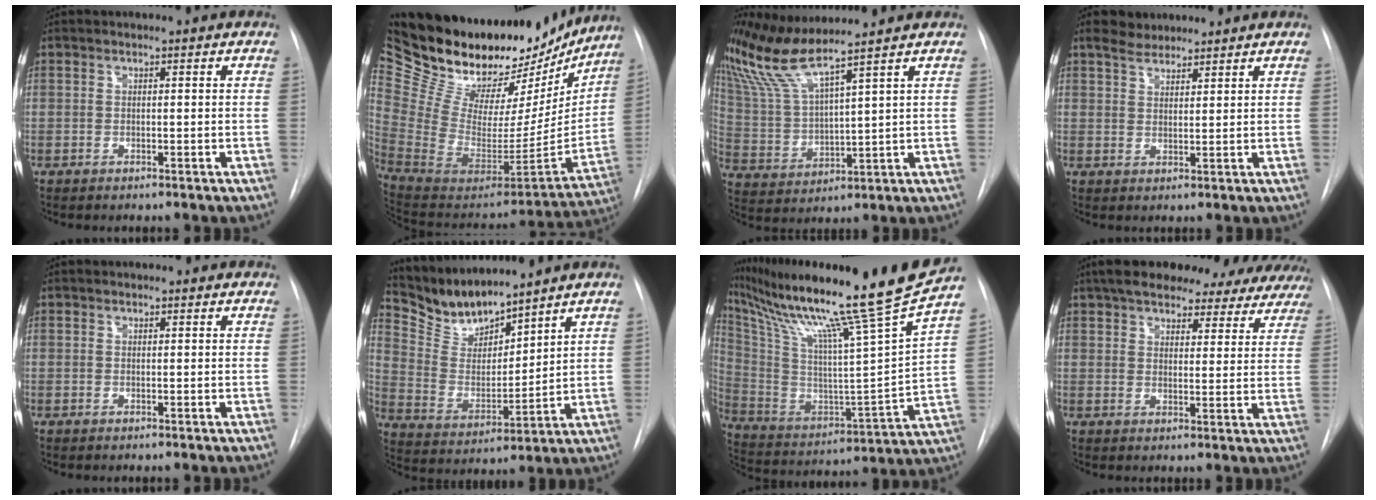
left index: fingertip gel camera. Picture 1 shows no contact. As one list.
[{"total": 35.4, "force": [29.1, 13.5, 15.1], "torque": [-0.269, -0.015, 0.434]}, {"total": 8.8, "force": [7.5, -1.4, 4.4], "torque": [-0.103, 0.001, 0.159]}, {"total": 3.4, "force": [3.1, 1.3, 0.6], "torque": [-0.017, 0.016, 0.057]}, {"total": 0.7, "force": [0.6, 0.4, 0.1], "torque": [-0.005, 0.004, 0.008]}, {"total": 10.6, "force": [10.2, 1.3, 2.6], "torque": [-0.064, 0.003, 0.210]}, {"total": 27.2, "force": [21.8, -3.1, 16.0], "torque": [-0.287, -0.061, 0.347]}, {"total": 26.1, "force": [22.3, 7.8, 11.2], "torque": [-0.178, 0.014, 0.266]}]